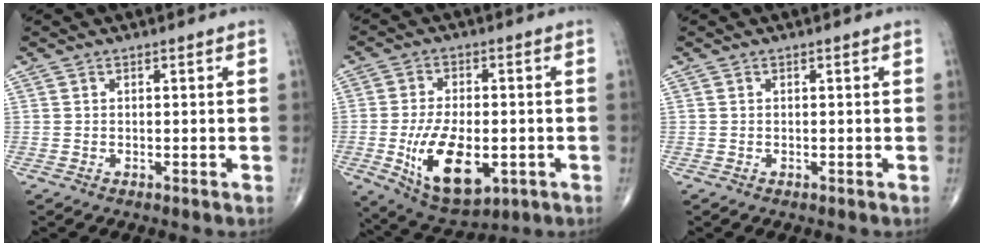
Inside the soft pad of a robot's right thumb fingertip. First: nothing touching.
{"total": 15.0, "force": [-3.7, 7.8, 12.2], "torque": [-0.199, -0.005, -0.045]}
{"total": 0.0}